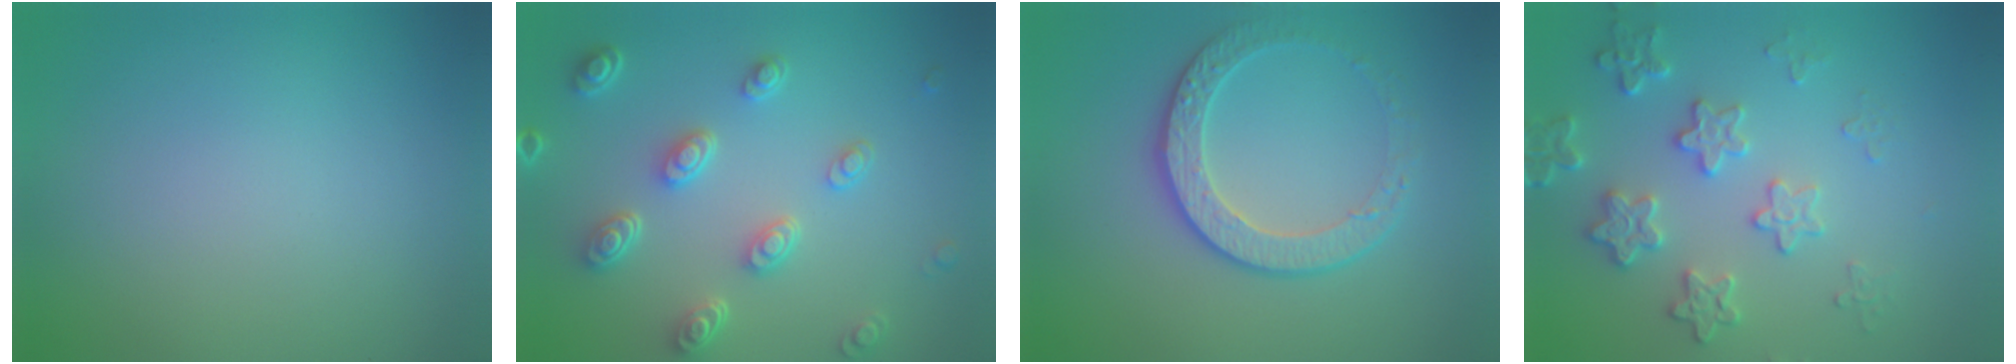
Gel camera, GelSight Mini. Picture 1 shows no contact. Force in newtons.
{"total": 4.7, "press": 3.7, "slide": 2.9}
{"total": 3.9, "press": 3.5, "slide": 1.8}
{"total": 4.0, "press": 3.5, "slide": 1.9}